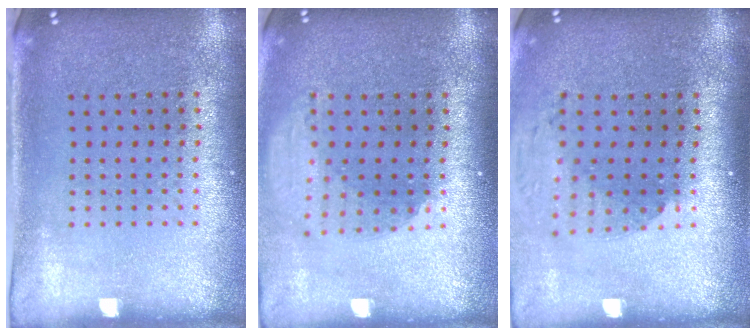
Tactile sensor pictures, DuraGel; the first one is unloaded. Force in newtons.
{"total": 1.9, "press": 1.5, "slide": 1.3}
{"total": 1.8, "press": 1.4, "slide": 1.1}